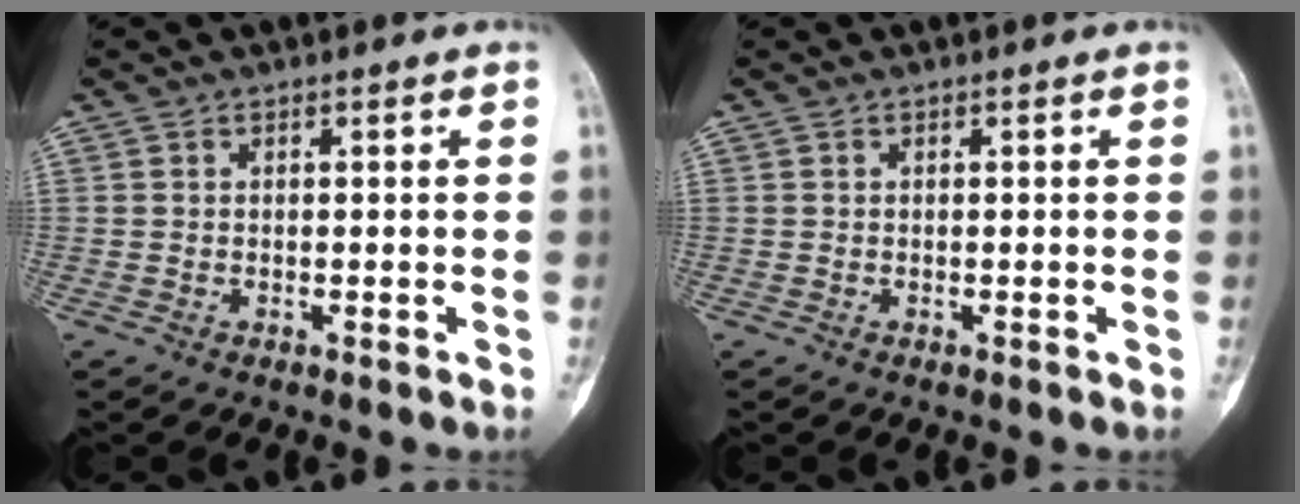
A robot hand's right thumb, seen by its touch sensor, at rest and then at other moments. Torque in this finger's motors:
{"motor_torque": [0.10, -0.10, 0.13, -0.07, 0.00]}